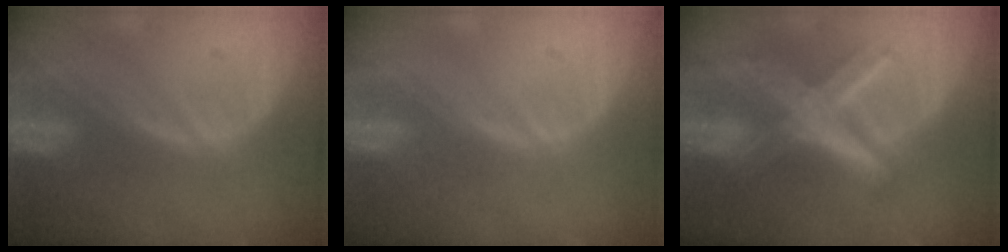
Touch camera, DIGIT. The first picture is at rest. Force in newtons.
{"total": 0.0}
{"total": 8.7, "press": 8.7, "slide": 0.8}